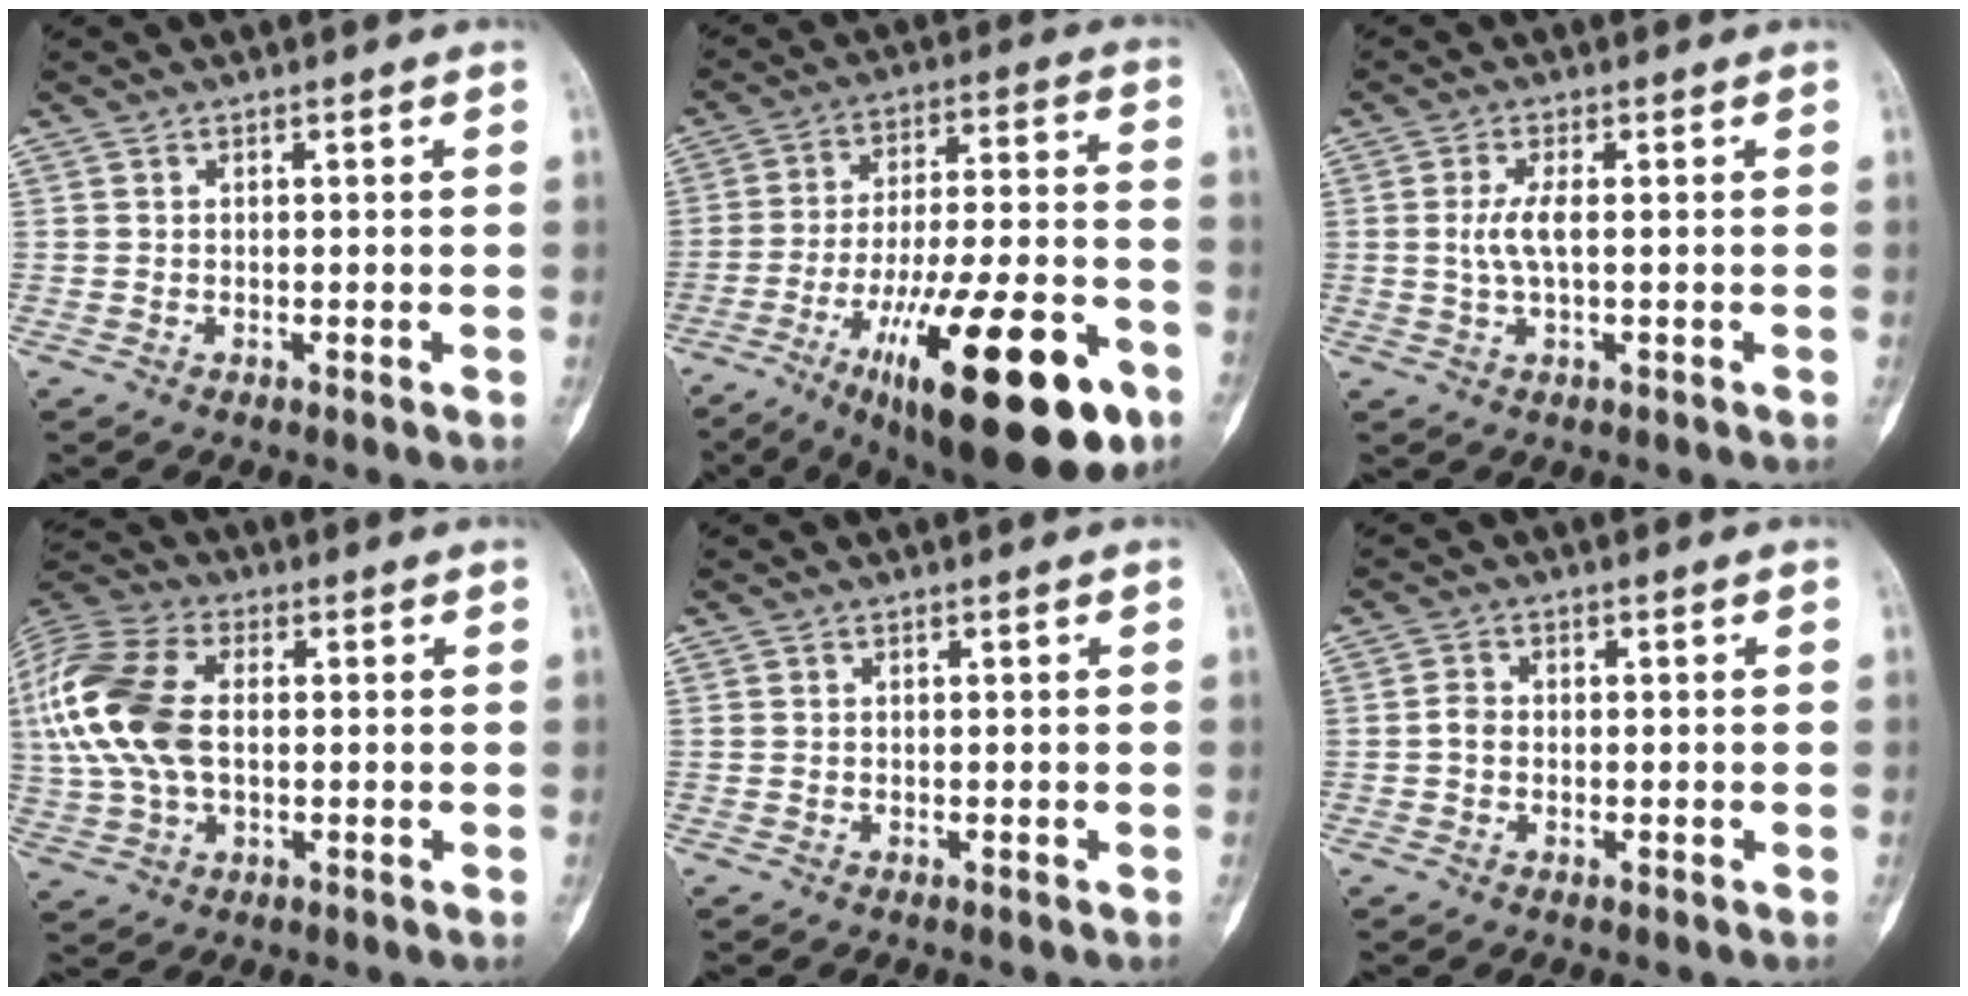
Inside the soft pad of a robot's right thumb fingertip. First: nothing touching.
{"total": 27.0, "force": [-12.8, 7.9, 22.4], "torque": [-0.323, 0.051, -0.192]}
{"total": 4.0, "force": [0.2, 1.1, 3.8], "torque": [-0.093, 0.001, 0.003]}
{"total": 17.9, "force": [1.4, 11.0, 14.1], "torque": [-0.329, 0.013, 0.026]}
{"total": 0.0}
{"total": 1.9, "force": [-0.3, 1.5, 1.0], "torque": [-0.012, 0.006, -0.008]}